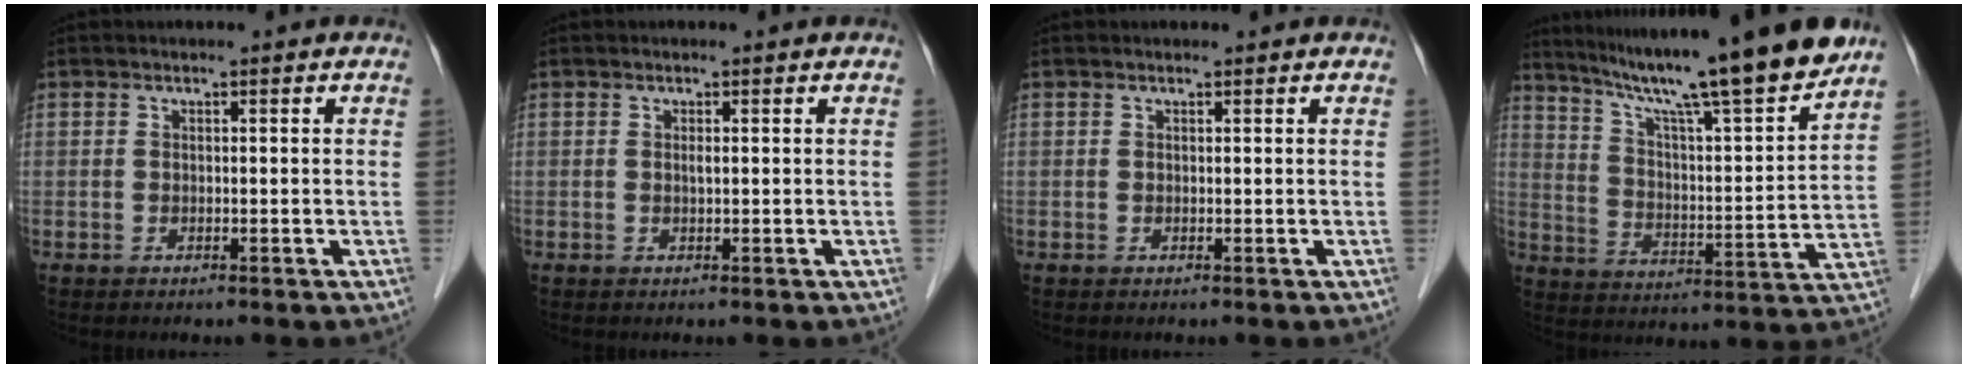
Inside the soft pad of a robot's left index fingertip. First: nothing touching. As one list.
[{"total": 0.5, "force": [0.1, 0.0, 0.5], "torque": [-0.013, -0.001, 0.003]}, {"total": 0.6, "force": [0.6, 0.1, 0.1], "torque": [-0.004, 0.006, 0.009]}, {"total": 20.3, "force": [17.0, -0.8, 10.9], "torque": [-0.177, -0.014, 0.261]}]